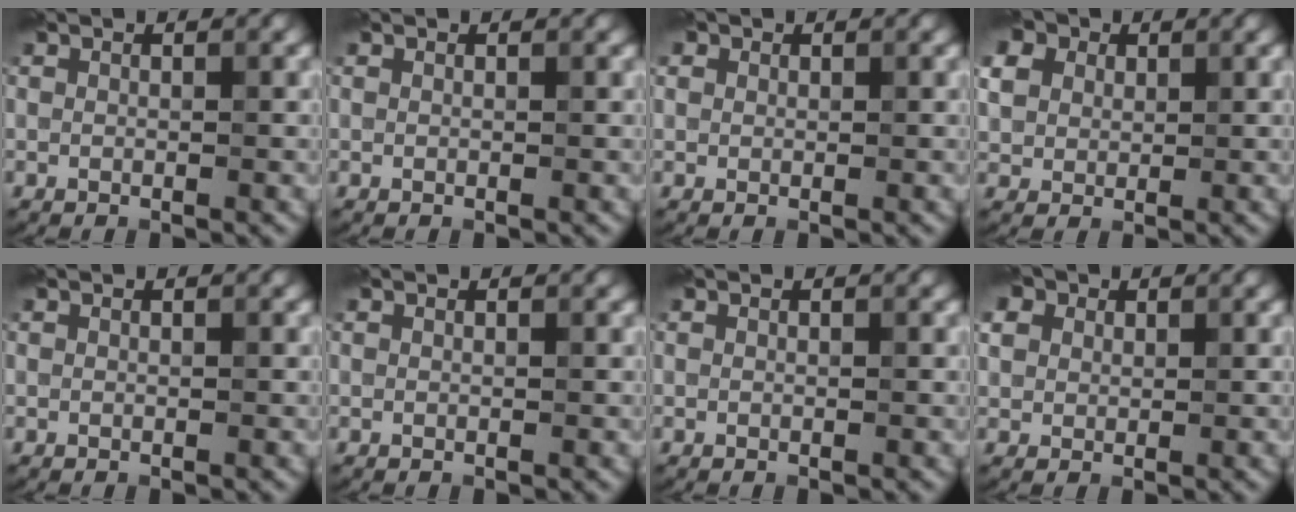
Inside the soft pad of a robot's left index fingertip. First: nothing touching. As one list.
[{"total": 0.0}, {"total": 1.5, "force": [0.8, 1.2, 0.4], "torque": [-0.005, 0.001, 0.004]}, {"total": 8.9, "force": [3.5, 6.7, 4.6], "torque": [-0.114, 0.029, 0.050]}, {"total": 0.0}, {"total": 0.0}, {"total": 0.0}, {"total": 7.5, "force": [3.2, 5.6, 3.8], "torque": [-0.097, 0.032, 0.037]}]